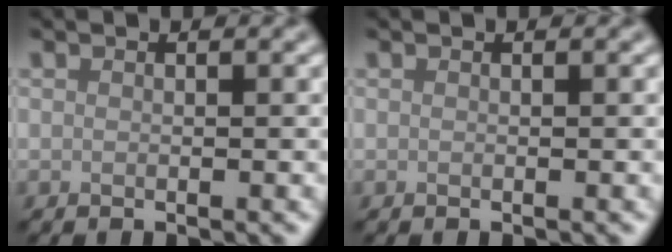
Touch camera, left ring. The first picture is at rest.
{"total": 0.0}